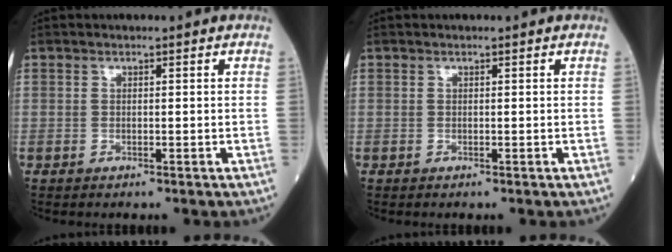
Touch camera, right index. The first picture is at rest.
{"total": 0.0}